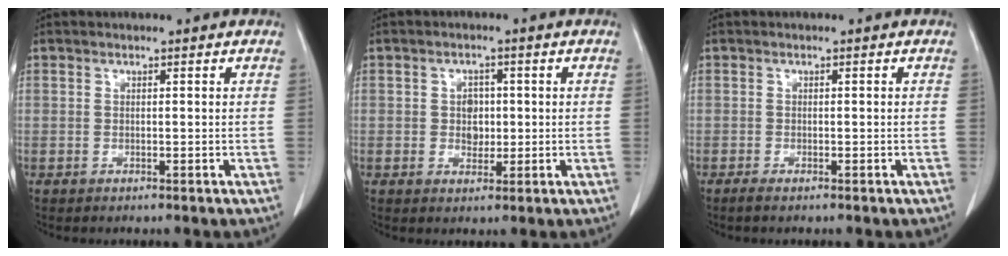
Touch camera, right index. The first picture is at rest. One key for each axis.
{"total": 3.1, "fx": 0.1, "fy": 2.5, "fz": 1.8, "tx": -0.024, "ty": 0.005, "tz": 0.004}
{"total": 1.4, "fx": -1.0, "fy": -0.1, "fz": 1.0, "tx": -0.021, "ty": -0.005, "tz": -0.015}